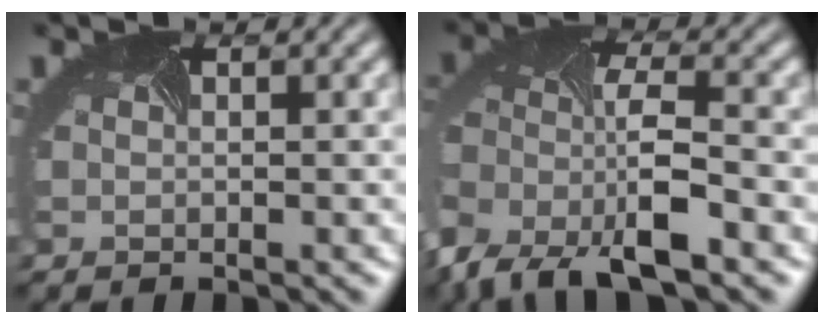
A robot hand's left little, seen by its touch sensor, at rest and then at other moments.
{"total": 9.4, "force": [-5.6, 3.5, 6.7], "torque": [-0.135, -0.017, -0.106]}